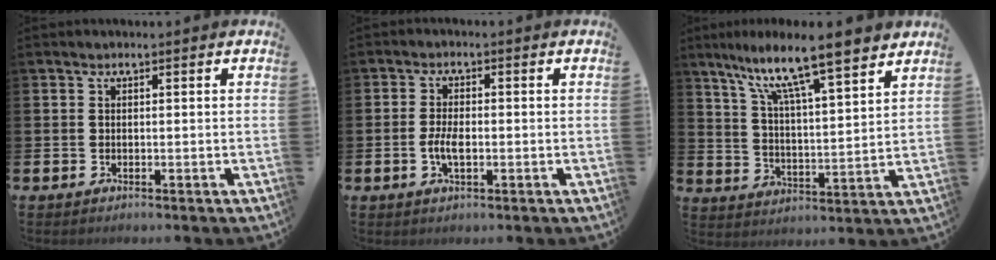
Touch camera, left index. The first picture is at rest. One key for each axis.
{"total": 3.2, "fx": -0.6, "fy": 1.3, "fz": 2.9, "tx": -0.054, "ty": -0.003, "tz": -0.014}
{"total": 11.4, "fx": 9.6, "fy": 0.9, "fz": 6.0, "tx": -0.134, "ty": -0.062, "tz": 0.157}